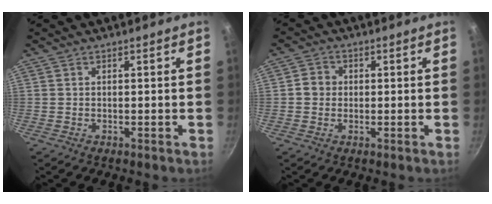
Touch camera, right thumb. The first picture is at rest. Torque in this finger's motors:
{"motor_torque": [0.04, 1.39, 0.60, -0.42, 0.00]}